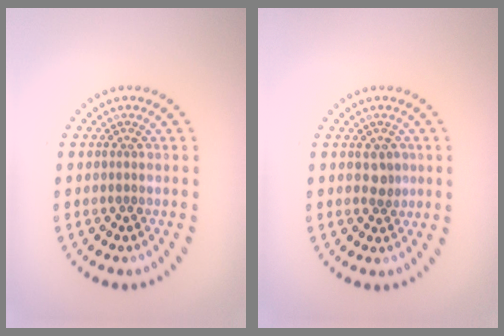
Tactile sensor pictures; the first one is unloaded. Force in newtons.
{"total": 1.5, "press": 1.3, "slide": 0.6}